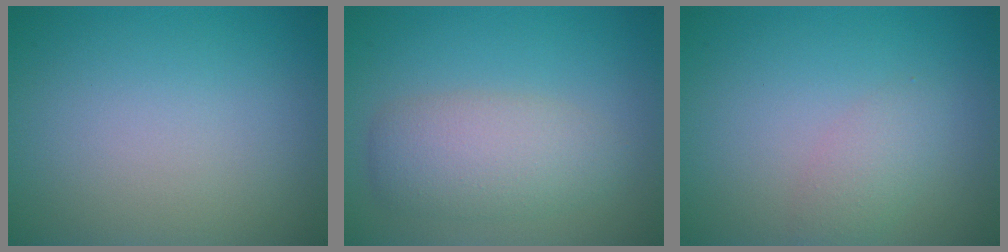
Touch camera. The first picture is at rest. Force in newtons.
{"total": 4.4, "press": 4.4, "slide": 0.4}
{"total": 1.8, "press": 1.8, "slide": 0.0}